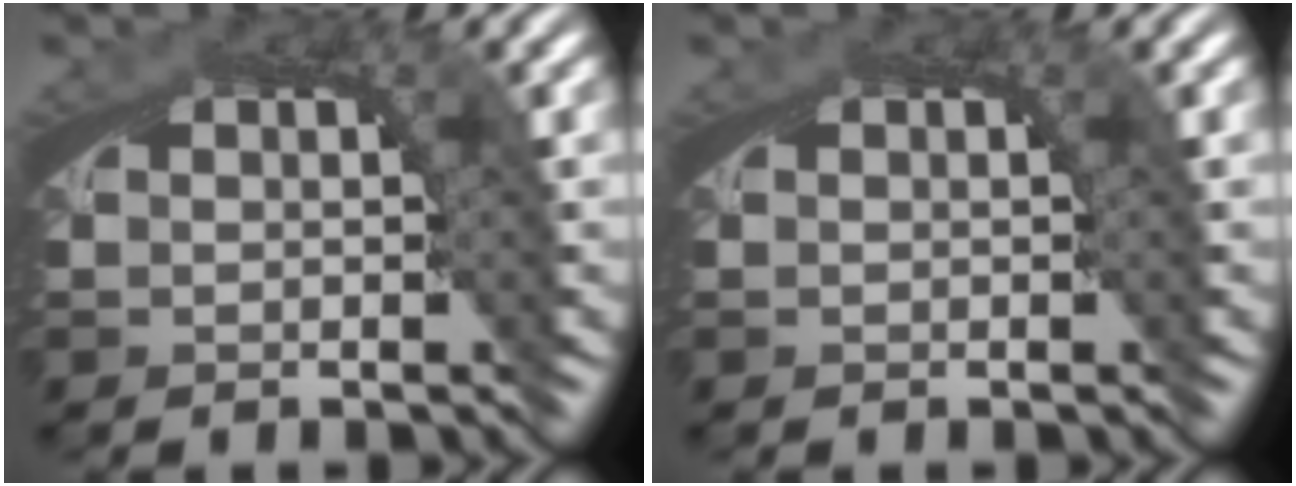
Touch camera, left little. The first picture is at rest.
{"total": 0.0}